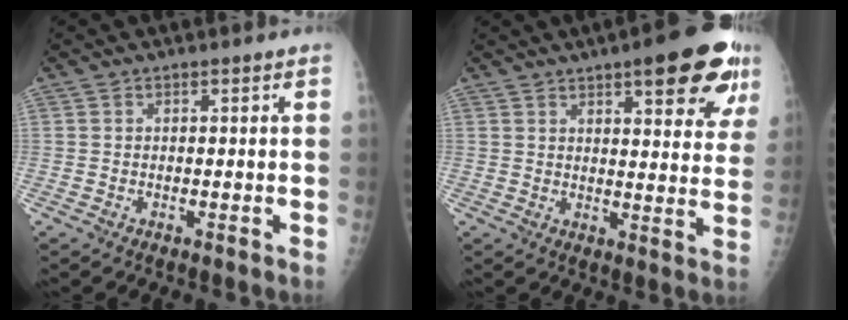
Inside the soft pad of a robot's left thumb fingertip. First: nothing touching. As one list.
[{"total": 16.2, "force": [9.0, 4.6, 12.7], "torque": [-0.131, -0.033, 0.111]}]